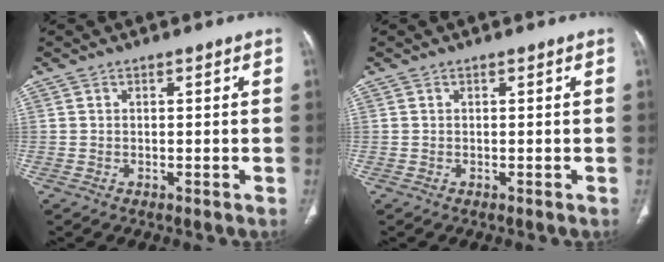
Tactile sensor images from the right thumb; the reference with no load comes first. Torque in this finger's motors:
{"motor_torque": [0.05, 0.05, -0.01, -0.01, 0.01]}